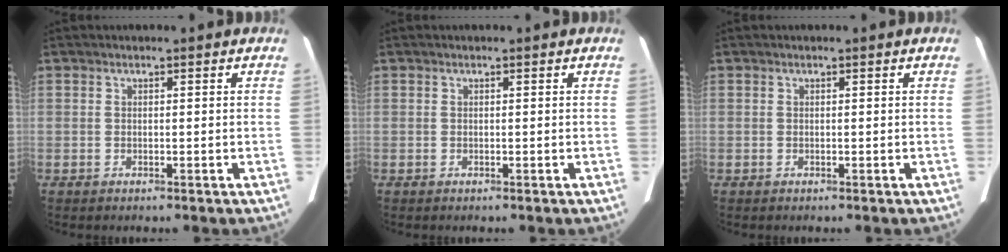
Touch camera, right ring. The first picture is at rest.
{"total": 0.0}
{"total": 0.0}